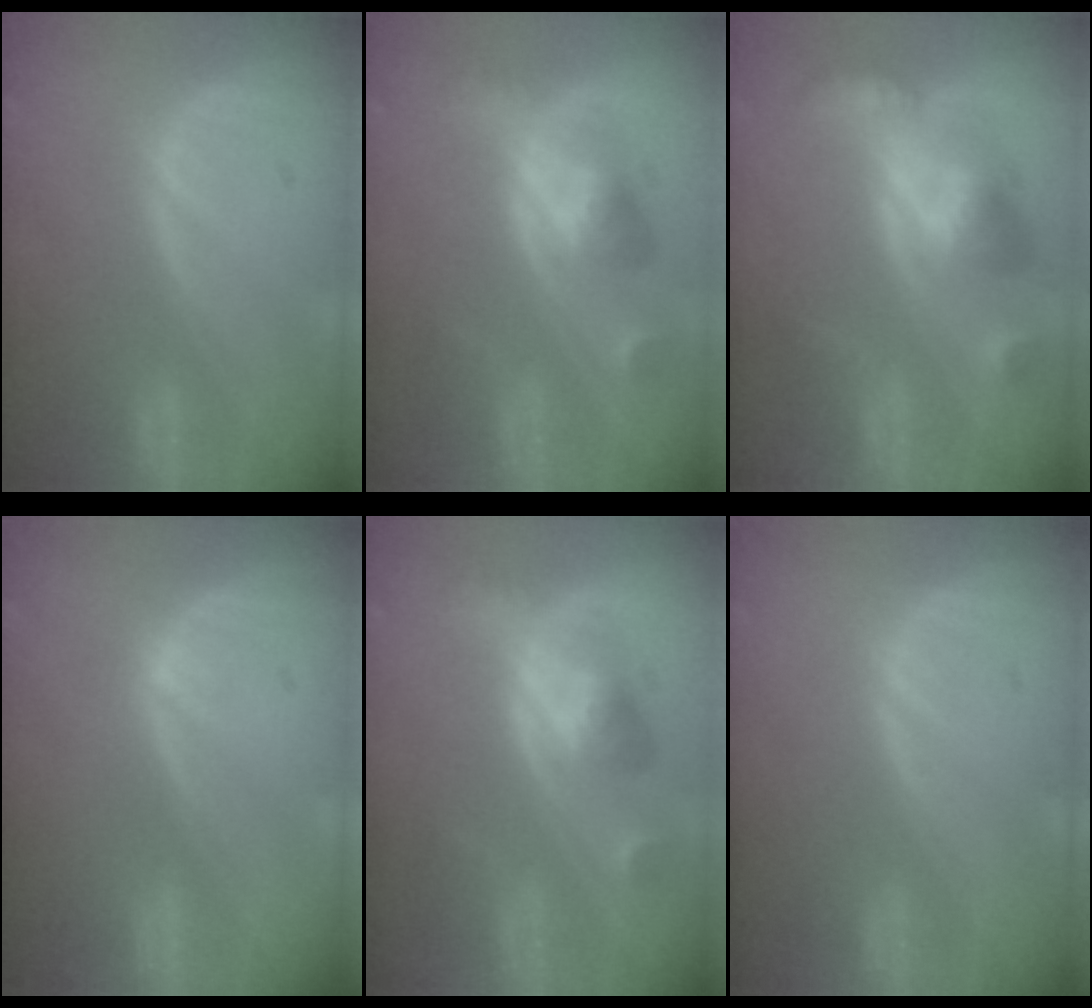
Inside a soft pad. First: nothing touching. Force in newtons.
{"total": 5.9, "press": 5.5, "slide": 1.9}
{"total": 7.9, "press": 7.9, "slide": 0.6}
{"total": 0.6, "press": 0.4, "slide": 0.5}
{"total": 5.9, "press": 5.5, "slide": 1.9}
{"total": 0.0}